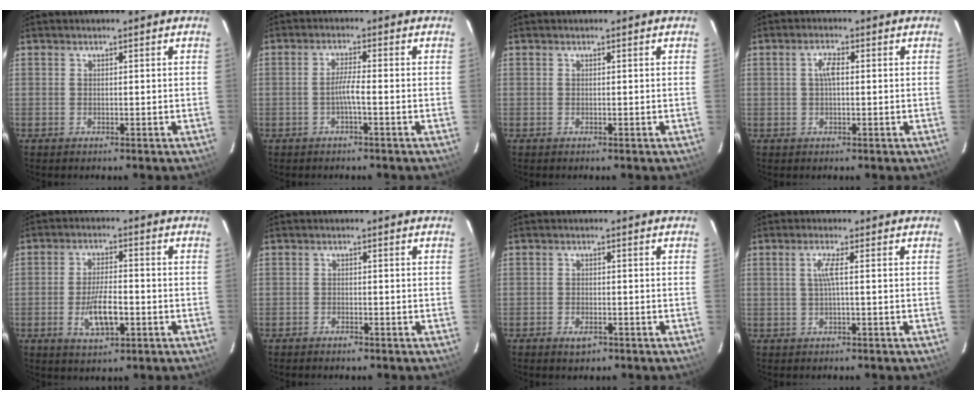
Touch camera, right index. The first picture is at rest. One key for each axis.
{"total": 2.6, "fx": -1.2, "fy": -0.2, "fz": 2.4, "tx": -0.047, "ty": 0.003, "tz": -0.022}
{"total": 0.0}
{"total": 2.4, "fx": 0.2, "fy": 0.9, "fz": 2.3, "tx": -0.046, "ty": 0.008, "tz": 0.003}
{"total": 7.7, "fx": -2.4, "fy": 2.8, "fz": 6.7, "tx": -0.135, "ty": -0.005, "tz": -0.038}
{"total": 1.6, "fx": -1.3, "fy": 0.6, "fz": 0.5, "tx": -0.016, "ty": 0.001, "tz": -0.025}
{"total": 2.9, "fx": -1.9, "fy": 1.6, "fz": 1.5, "tx": -0.032, "ty": -0.002, "tz": -0.031}
{"total": 2.4, "fx": 0.0, "fy": -0.5, "fz": 2.3, "tx": -0.047, "ty": 0.001, "tz": 0.002}